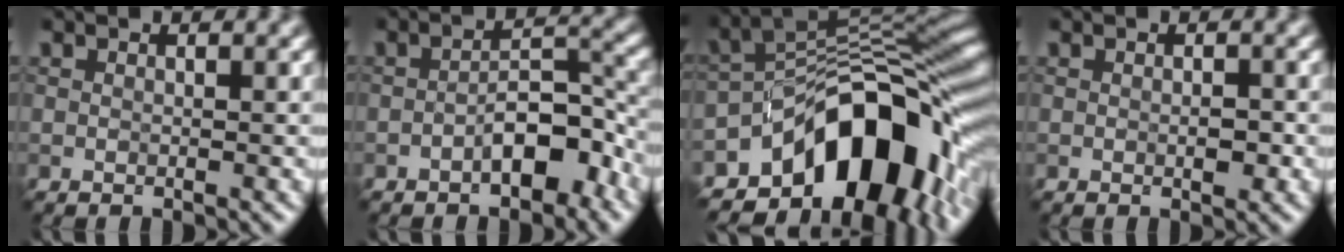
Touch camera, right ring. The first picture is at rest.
{"total": 4.4, "force": [-2.2, 1.8, 3.4], "torque": [-0.048, 0.017, -0.039]}
{"total": 14.1, "force": [-6.4, 8.4, 9.3], "torque": [-0.116, -0.001, -0.113]}
{"total": 1.2, "force": [-0.2, 0.6, 1.1], "torque": [-0.017, 0.000, -0.002]}